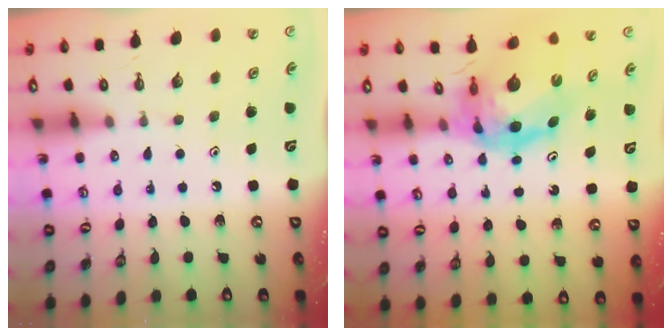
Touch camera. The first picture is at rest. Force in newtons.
{"total": 10.9, "press": 10.8, "slide": 1.4}